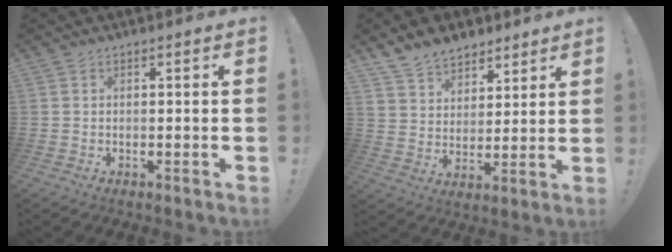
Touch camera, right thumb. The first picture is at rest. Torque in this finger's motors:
{"motor_torque": [0.26, 0.32, 0.13, 0.13, 0.00]}